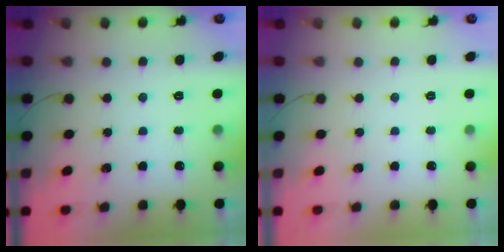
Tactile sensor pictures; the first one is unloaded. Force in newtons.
{"total": 0.0}